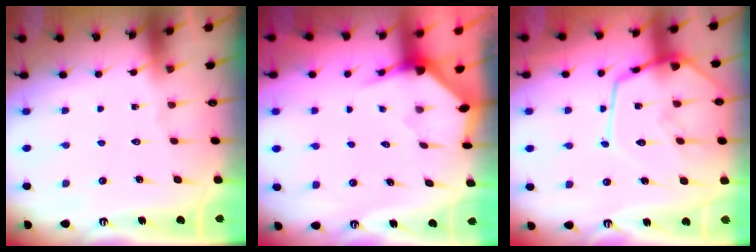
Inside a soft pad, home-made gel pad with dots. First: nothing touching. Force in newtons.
{"total": 3.1, "press": 3.1, "slide": 0.2}
{"total": 16.0, "press": 16.0, "slide": 1.4}